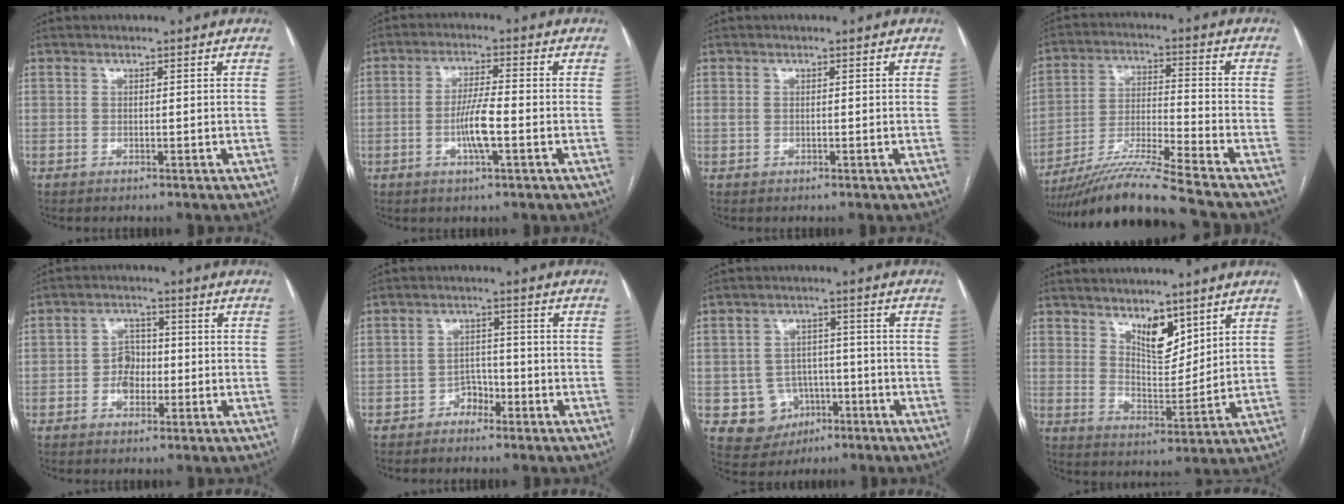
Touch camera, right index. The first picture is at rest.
{"total": 6.0, "force": [-1.7, 0.6, 5.7], "torque": [-0.117, -0.002, -0.031]}
{"total": 0.9, "force": [0.0, 0.6, 0.7], "torque": [-0.022, 0.008, 0.004]}
{"total": 14.2, "force": [-12.5, -1.9, 6.5], "torque": [-0.114, -0.014, -0.222]}
{"total": 4.4, "force": [-1.1, 3.2, 2.7], "torque": [-0.048, 0.013, -0.019]}
{"total": 2.9, "force": [-2.1, 1.9, 0.8], "torque": [-0.006, 0.011, -0.035]}
{"total": 7.6, "force": [-2.7, 6.9, 1.6], "torque": [-0.025, 0.013, -0.031]}
{"total": 6.8, "force": [4.5, 2.7, 4.2], "torque": [-0.074, -0.012, 0.084]}